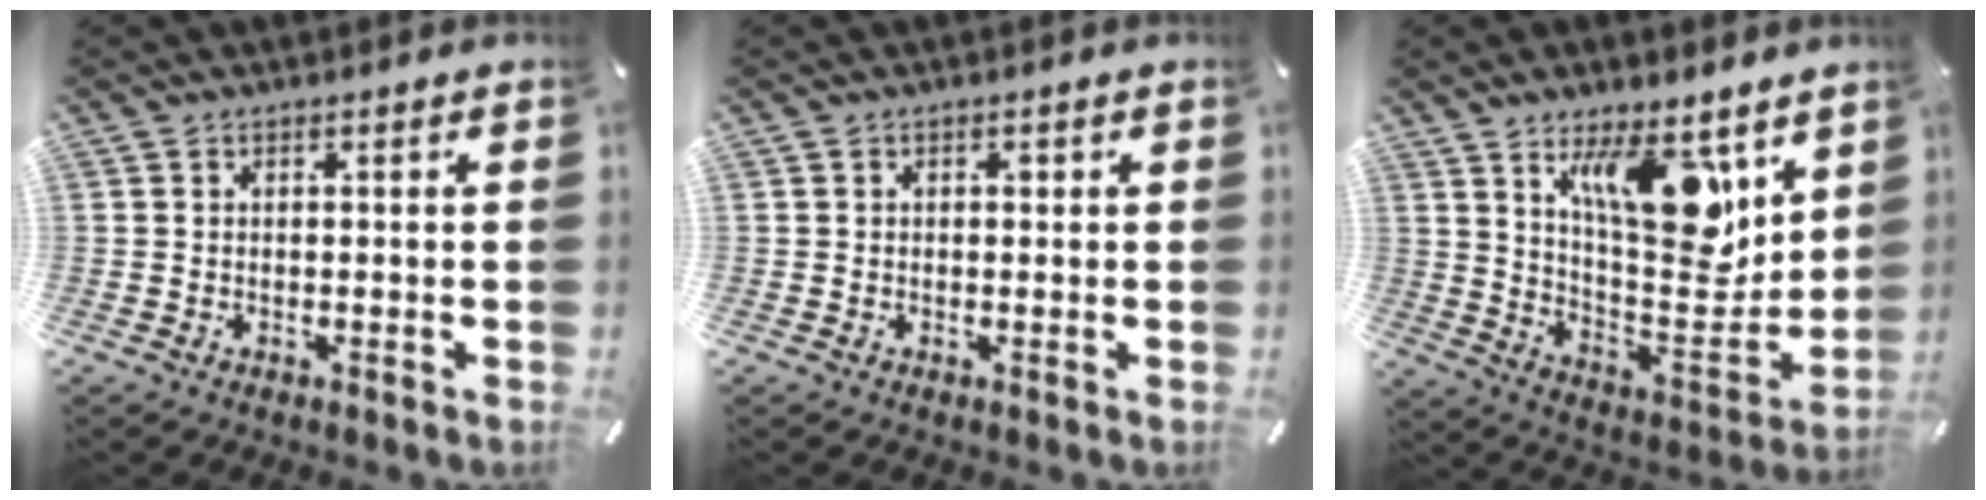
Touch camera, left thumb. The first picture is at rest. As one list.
[{"total": 1.0, "force": [0.2, 0.8, 0.6], "torque": [-0.005, 0.002, 0.001]}, {"total": 16.4, "force": [10.5, 6.6, 10.7], "torque": [-0.161, -0.074, 0.182]}]